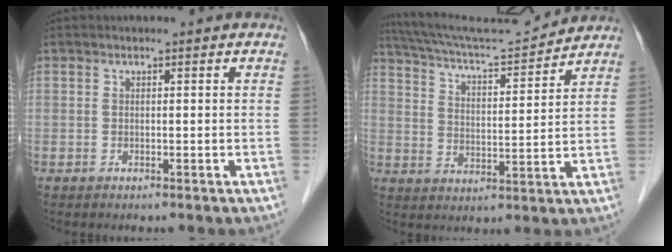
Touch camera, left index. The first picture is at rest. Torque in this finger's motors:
{"motor_torque": [0.89, -1.25, 0.19, 0.02]}